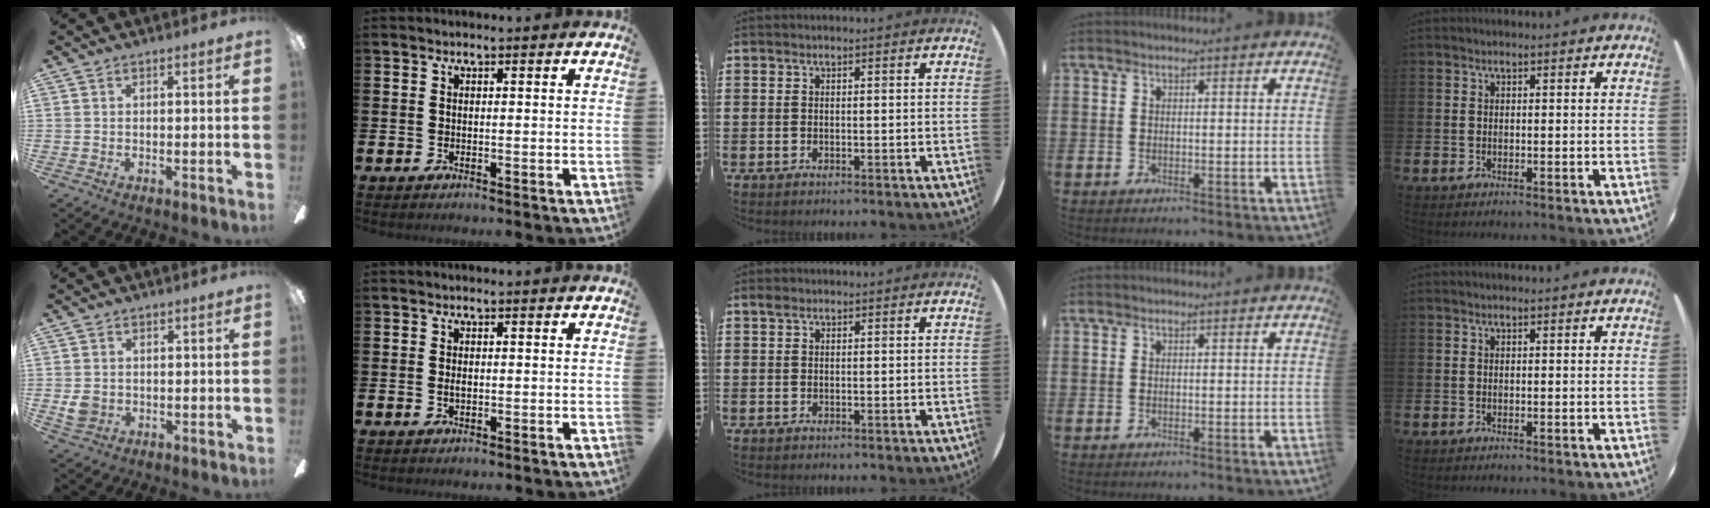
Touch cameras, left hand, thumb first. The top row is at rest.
{"thumb": {"total": 3.7, "force": [0.2, 3.3, 1.7], "torque": [-0.015, 0.003, 0.002]}, "index": {"total": 1.0, "force": [0.0, 0.5, 0.8], "torque": [-0.012, 0.001, -0.003]}, "middle": {"total": 0.7, "force": [0.5, 0.5, 0.1], "torque": [0.005, 0.001, 0.007]}}